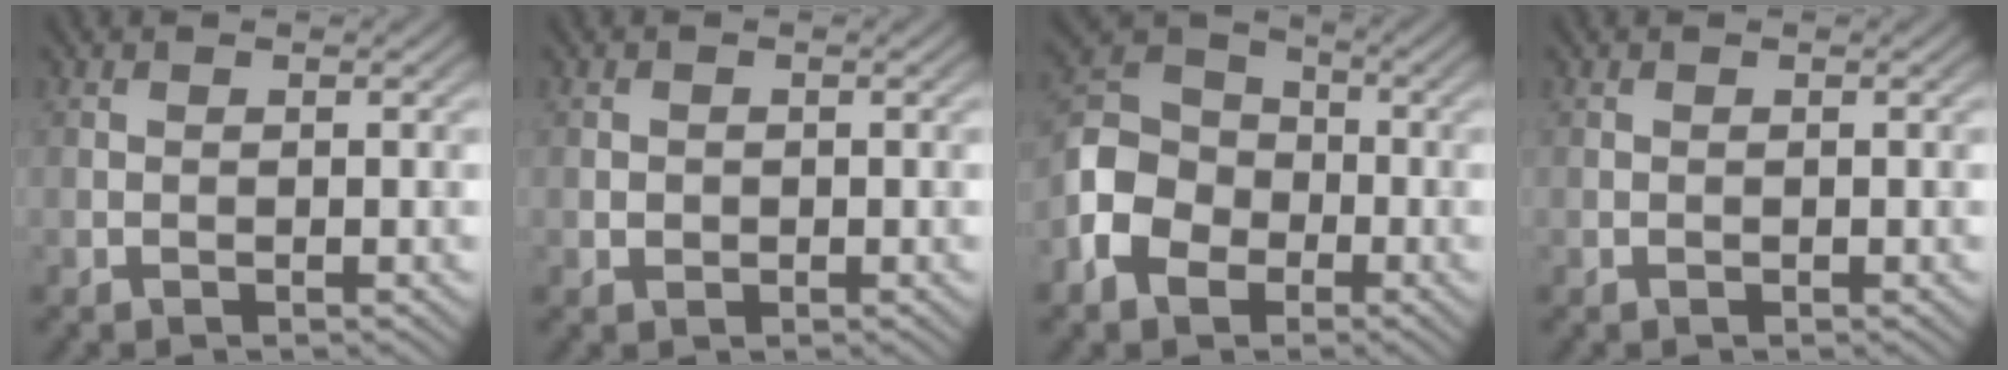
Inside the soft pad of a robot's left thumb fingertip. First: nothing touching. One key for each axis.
{"total": 0.8, "fx": -0.1, "fy": 0.8, "fz": 0.3, "tx": -0.003, "ty": -0.004, "tz": -0.004}
{"total": 9.0, "fx": -3.7, "fy": 6.8, "fz": 4.7, "tx": -0.122, "ty": 0.001, "tz": -0.096}
{"total": 0.0}